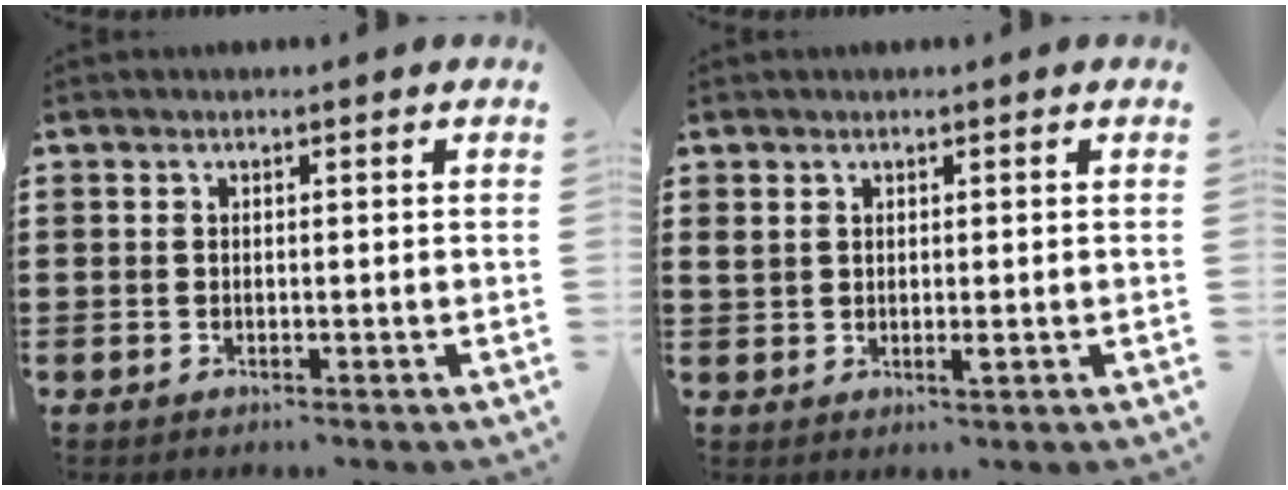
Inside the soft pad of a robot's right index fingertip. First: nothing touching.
{"total": 1.7, "force": [0.7, 0.9, 1.2], "torque": [-0.025, 0.000, 0.014]}